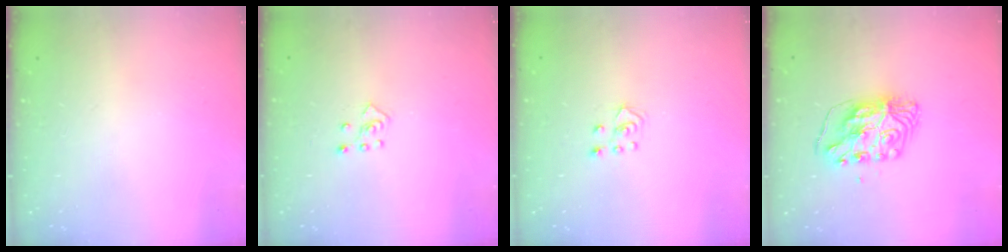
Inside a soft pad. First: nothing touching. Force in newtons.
{"total": 4.7, "press": 4.6, "slide": 0.6}
{"total": 4.0, "press": 4.0, "slide": 0.3}
{"total": 8.8, "press": 8.8, "slide": 0.8}